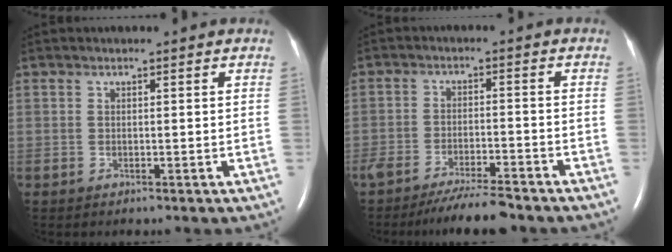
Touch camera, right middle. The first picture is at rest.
{"total": 7.9, "force": [-6.9, 0.8, 3.7], "torque": [-0.058, -0.019, -0.113]}